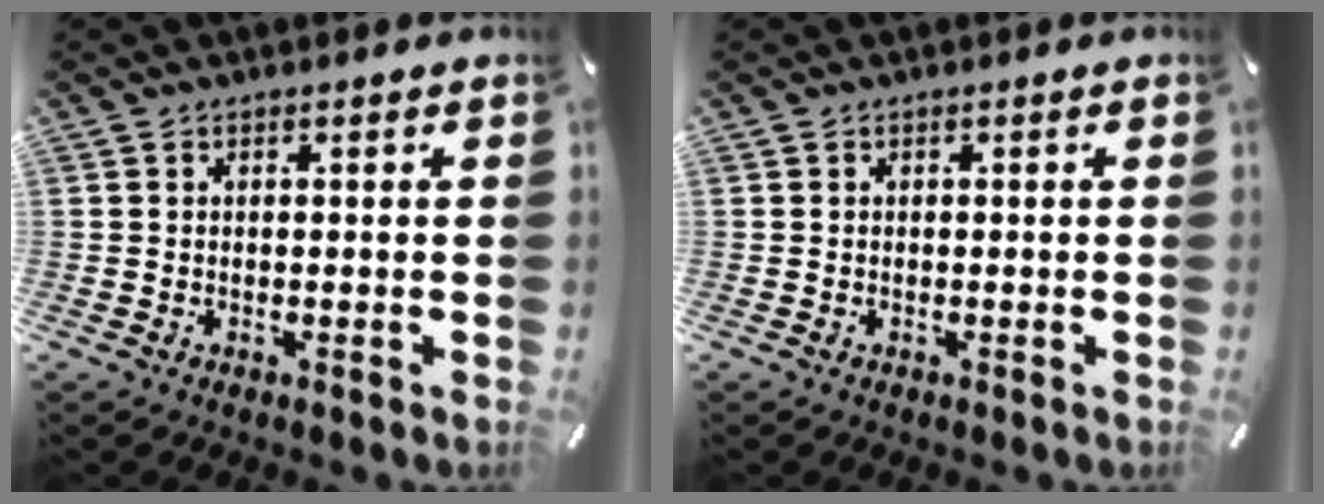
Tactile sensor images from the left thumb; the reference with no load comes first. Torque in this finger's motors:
{"motor_torque": [-0.06, 0.19, -0.11, -0.08, -0.01]}